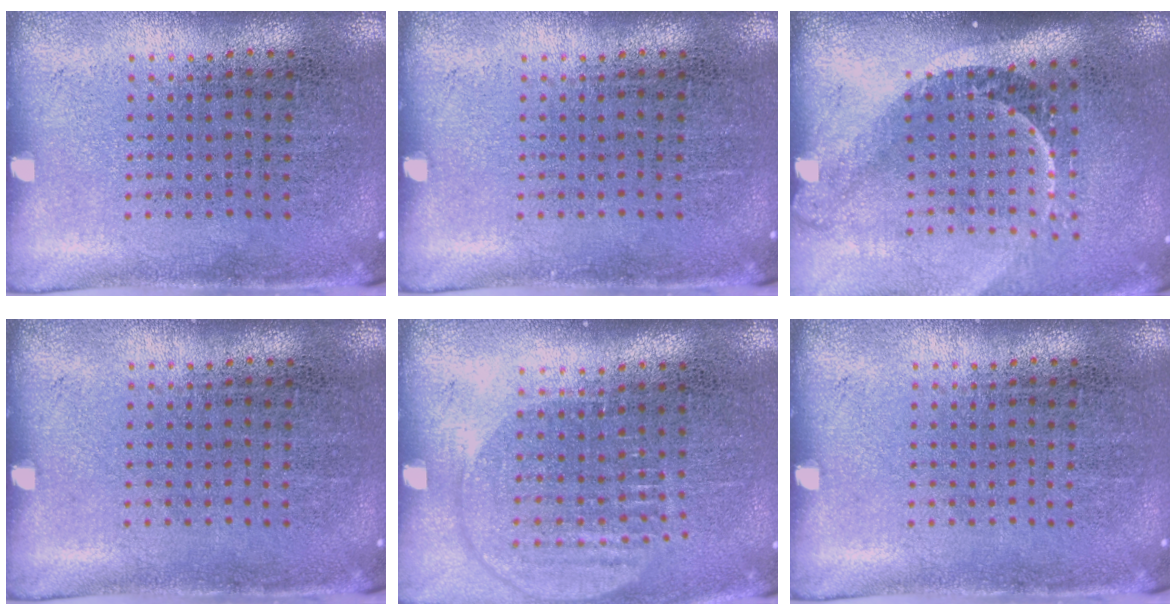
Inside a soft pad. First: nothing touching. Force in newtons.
{"total": 0.0}
{"total": 2.3, "press": 1.5, "slide": 1.7}
{"total": 0.0}
{"total": 1.5, "press": 1.3, "slide": 0.8}
{"total": 0.0}